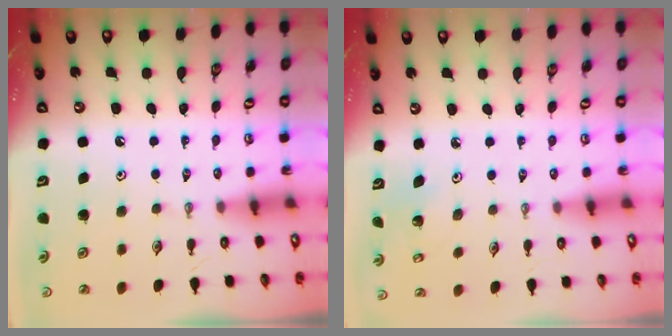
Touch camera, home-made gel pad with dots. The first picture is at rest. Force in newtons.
{"total": 2.0, "press": 2.0, "slide": 0.1}